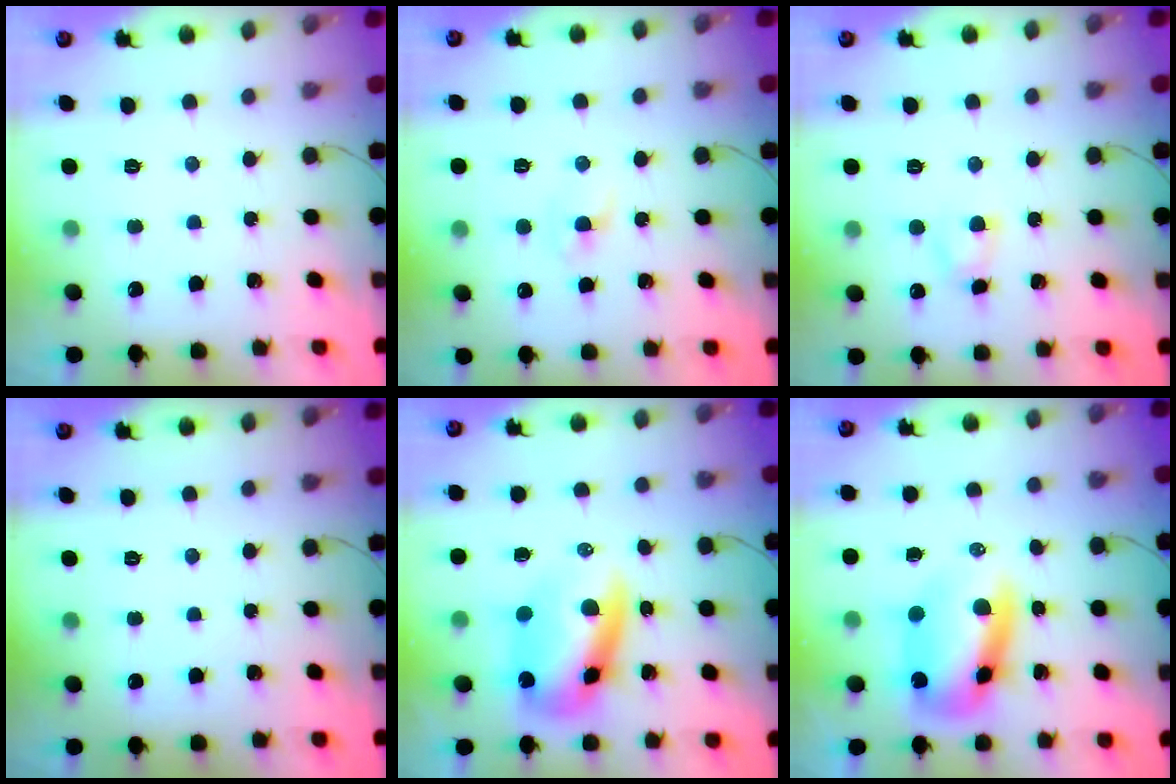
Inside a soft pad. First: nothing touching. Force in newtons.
{"total": 1.9, "press": 1.8, "slide": 0.8}
{"total": 3.0, "press": 2.8, "slide": 0.9}
{"total": 0.0}
{"total": 9.9, "press": 9.6, "slide": 2.3}
{"total": 10.2, "press": 9.8, "slide": 2.8}